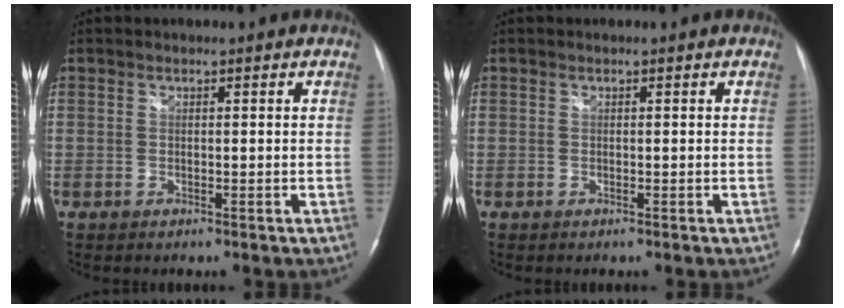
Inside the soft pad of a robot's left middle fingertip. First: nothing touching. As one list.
[{"total": 0.0}]